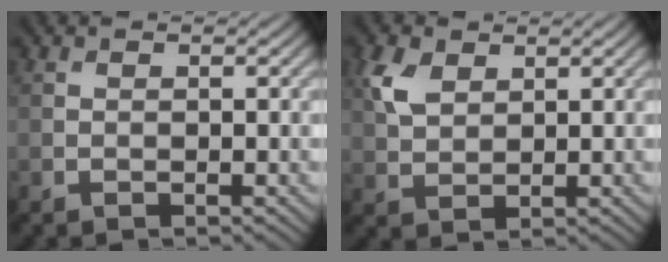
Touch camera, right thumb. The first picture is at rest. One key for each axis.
{"total": 4.4, "fx": 2.2, "fy": 2.7, "fz": 2.7, "tx": -0.071, "ty": 0.005, "tz": 0.046}